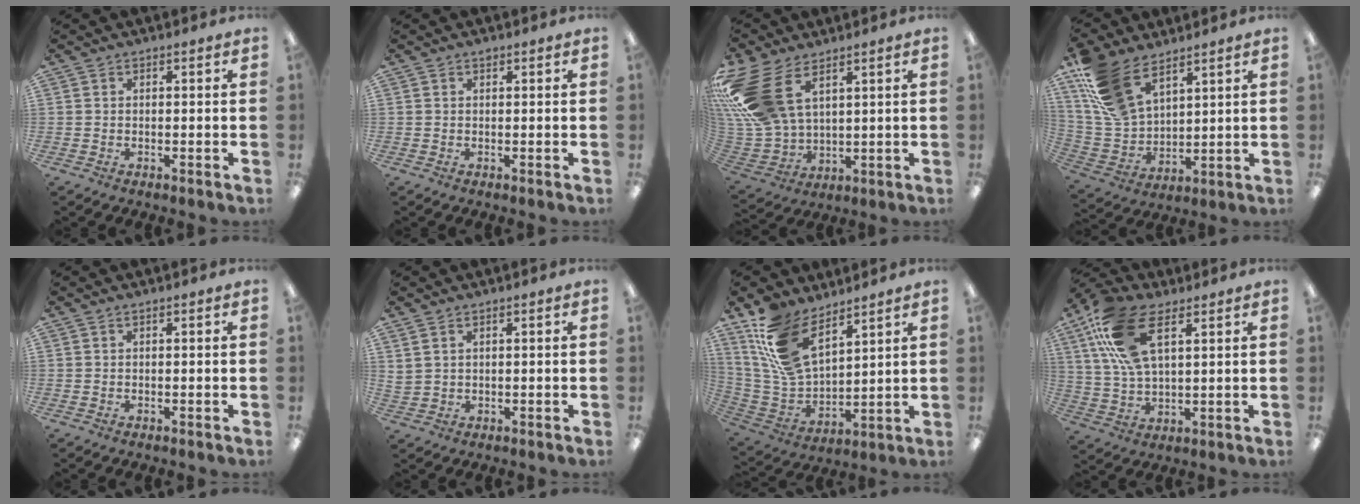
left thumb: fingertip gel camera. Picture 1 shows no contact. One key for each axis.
{"total": 0.6, "fx": 0.5, "fy": 0.3, "fz": 0.3, "tx": -0.007, "ty": 0.002, "tz": 0.009}
{"total": 21.2, "fx": 9.6, "fy": 12.5, "fz": 14.2, "tx": -0.323, "ty": -0.038, "tz": 0.176}
{"total": 15.9, "fx": 10.5, "fy": 8.4, "fz": 8.4, "tx": -0.208, "ty": -0.035, "tz": 0.205}
{"total": 0.0}
{"total": 2.4, "fx": 1.4, "fy": 1.4, "fz": 1.3, "tx": -0.030, "ty": 0.001, "tz": 0.026}
{"total": 17.1, "fx": 10.5, "fy": 8.8, "fz": 10.1, "tx": -0.241, "ty": -0.041, "tz": 0.201}
{"total": 16.8, "fx": 8.1, "fy": 8.0, "fz": 12.4, "tx": -0.271, "ty": -0.013, "tz": 0.147}